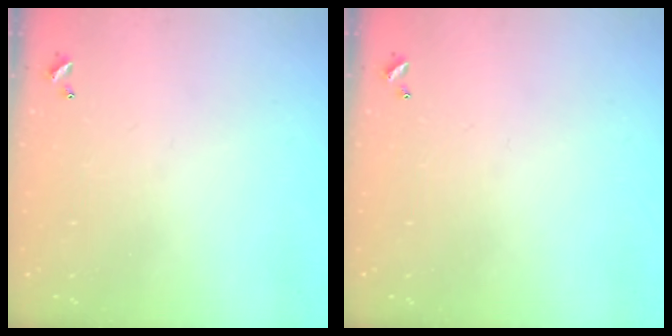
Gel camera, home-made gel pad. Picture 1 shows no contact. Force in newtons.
{"total": 0.0}